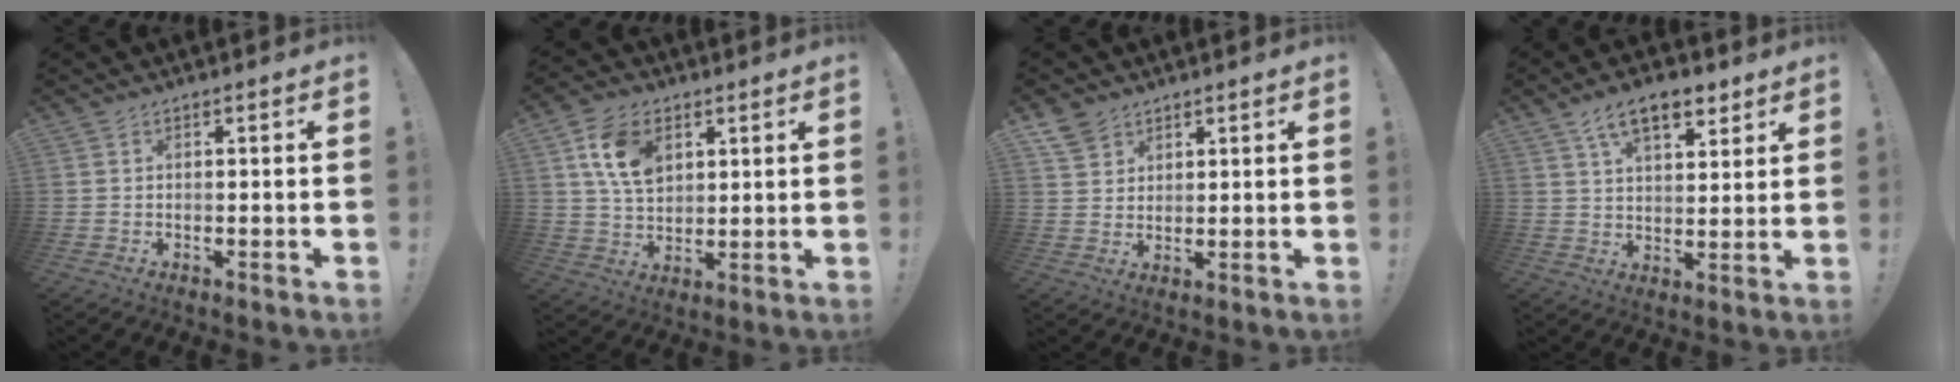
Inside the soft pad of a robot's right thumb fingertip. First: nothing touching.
{"total": 12.4, "force": [5.2, 8.3, 7.7], "torque": [-0.135, -0.006, 0.101]}
{"total": 5.3, "force": [3.9, 3.3, 1.3], "torque": [-0.018, -0.021, 0.074]}
{"total": 10.8, "force": [6.5, 5.1, 7.0], "torque": [-0.100, -0.020, 0.116]}